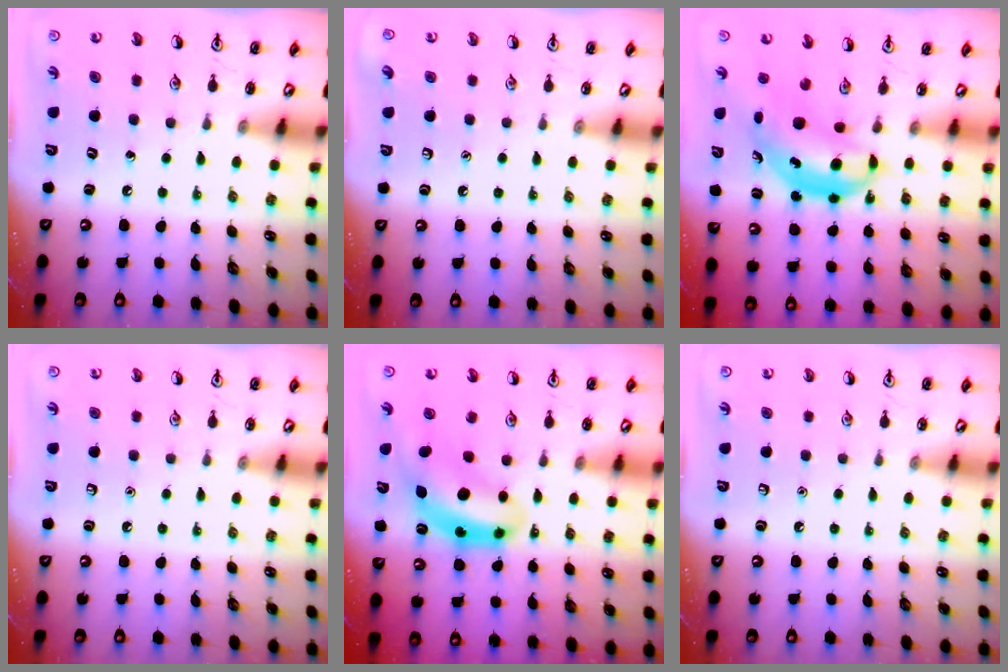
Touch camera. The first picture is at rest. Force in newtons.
{"total": 0.0}
{"total": 5.2, "press": 5.1, "slide": 1.3}
{"total": 0.0}
{"total": 8.8, "press": 8.4, "slide": 2.7}
{"total": 0.0}